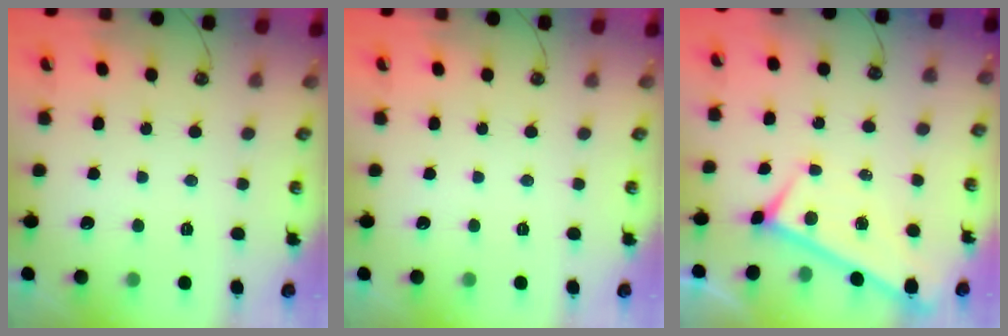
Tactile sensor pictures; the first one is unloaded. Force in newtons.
{"total": 0.0}
{"total": 0.0}